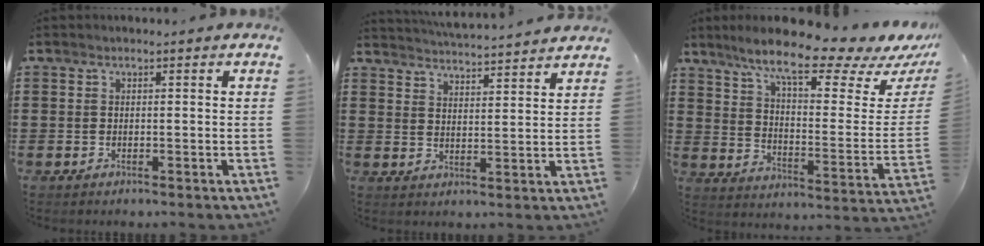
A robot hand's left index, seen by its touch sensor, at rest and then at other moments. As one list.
[{"total": 4.1, "force": [4.0, -0.6, 0.1], "torque": [-0.020, -0.031, 0.068]}, {"total": 11.9, "force": [9.4, 1.0, 7.3], "torque": [-0.153, -0.059, 0.154]}]